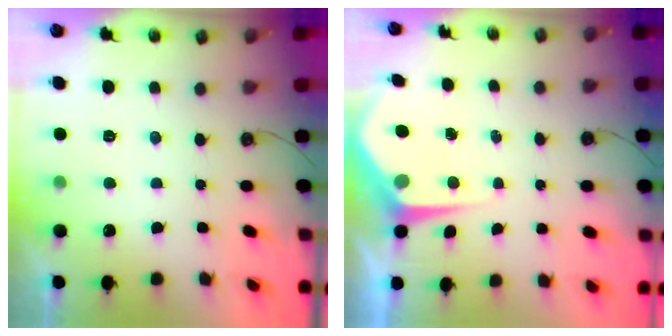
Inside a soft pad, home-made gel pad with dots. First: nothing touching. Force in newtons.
{"total": 4.8, "press": 4.7, "slide": 0.4}